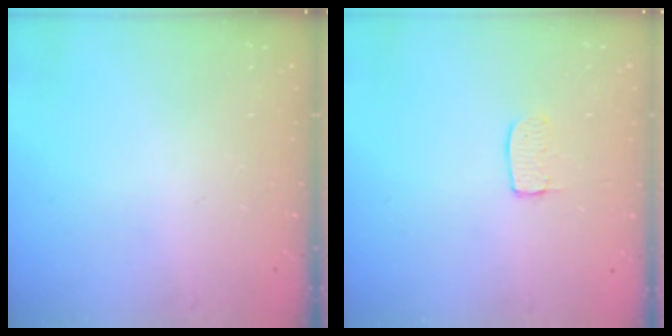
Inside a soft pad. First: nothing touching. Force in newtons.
{"total": 5.8, "press": 5.8, "slide": 0.3}